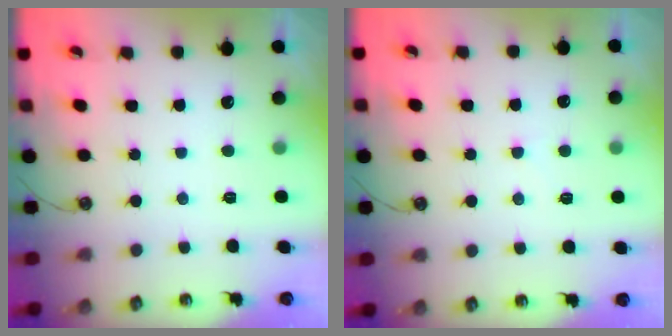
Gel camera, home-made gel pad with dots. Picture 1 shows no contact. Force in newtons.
{"total": 2.5, "press": 2.3, "slide": 0.8}